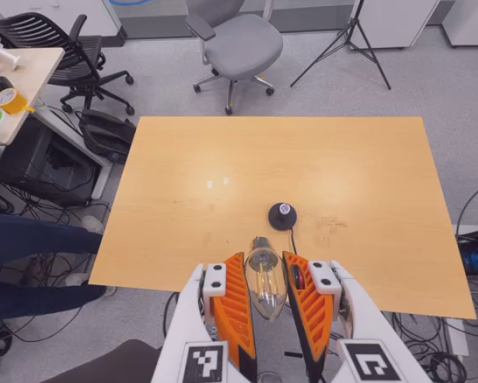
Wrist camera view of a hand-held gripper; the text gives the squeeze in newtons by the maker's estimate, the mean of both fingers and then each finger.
{"total": 10.3, "left": 10.0, "right": 10.7}